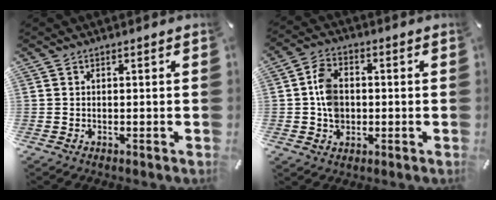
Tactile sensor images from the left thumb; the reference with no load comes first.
{"total": 7.3, "force": [-0.3, 5.7, 4.5], "torque": [-0.089, 0.009, -0.003]}